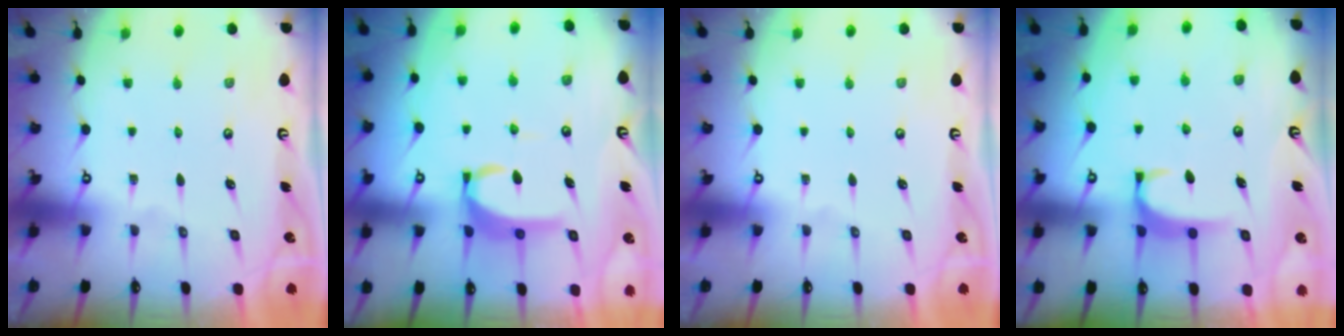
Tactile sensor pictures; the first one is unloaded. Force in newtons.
{"total": 5.4, "press": 5.3, "slide": 0.7}
{"total": 0.0}
{"total": 1.8, "press": 1.7, "slide": 0.4}